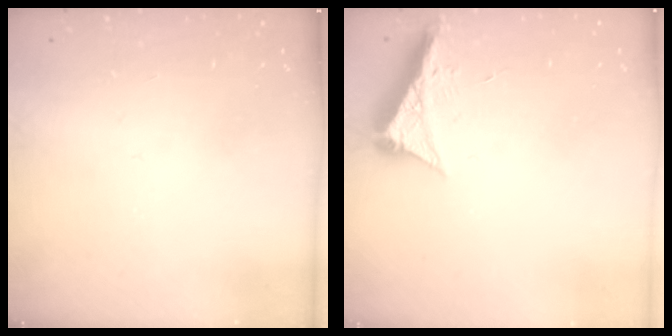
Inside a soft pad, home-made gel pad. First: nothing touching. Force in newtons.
{"total": 7.7, "press": 7.6, "slide": 1.0}